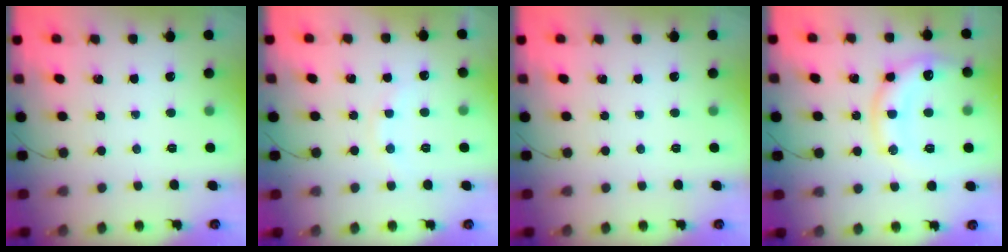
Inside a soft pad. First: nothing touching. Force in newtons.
{"total": 6.6, "press": 6.5, "slide": 1.2}
{"total": 0.0}
{"total": 13.6, "press": 13.5, "slide": 1.5}